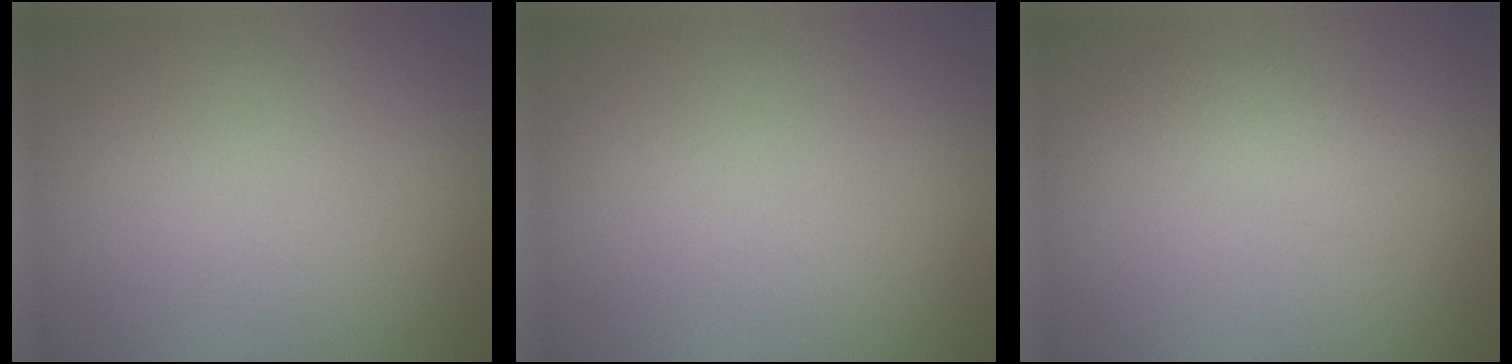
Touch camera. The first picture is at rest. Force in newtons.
{"total": 0.0}
{"total": 1.9, "press": 1.9, "slide": 0.1}